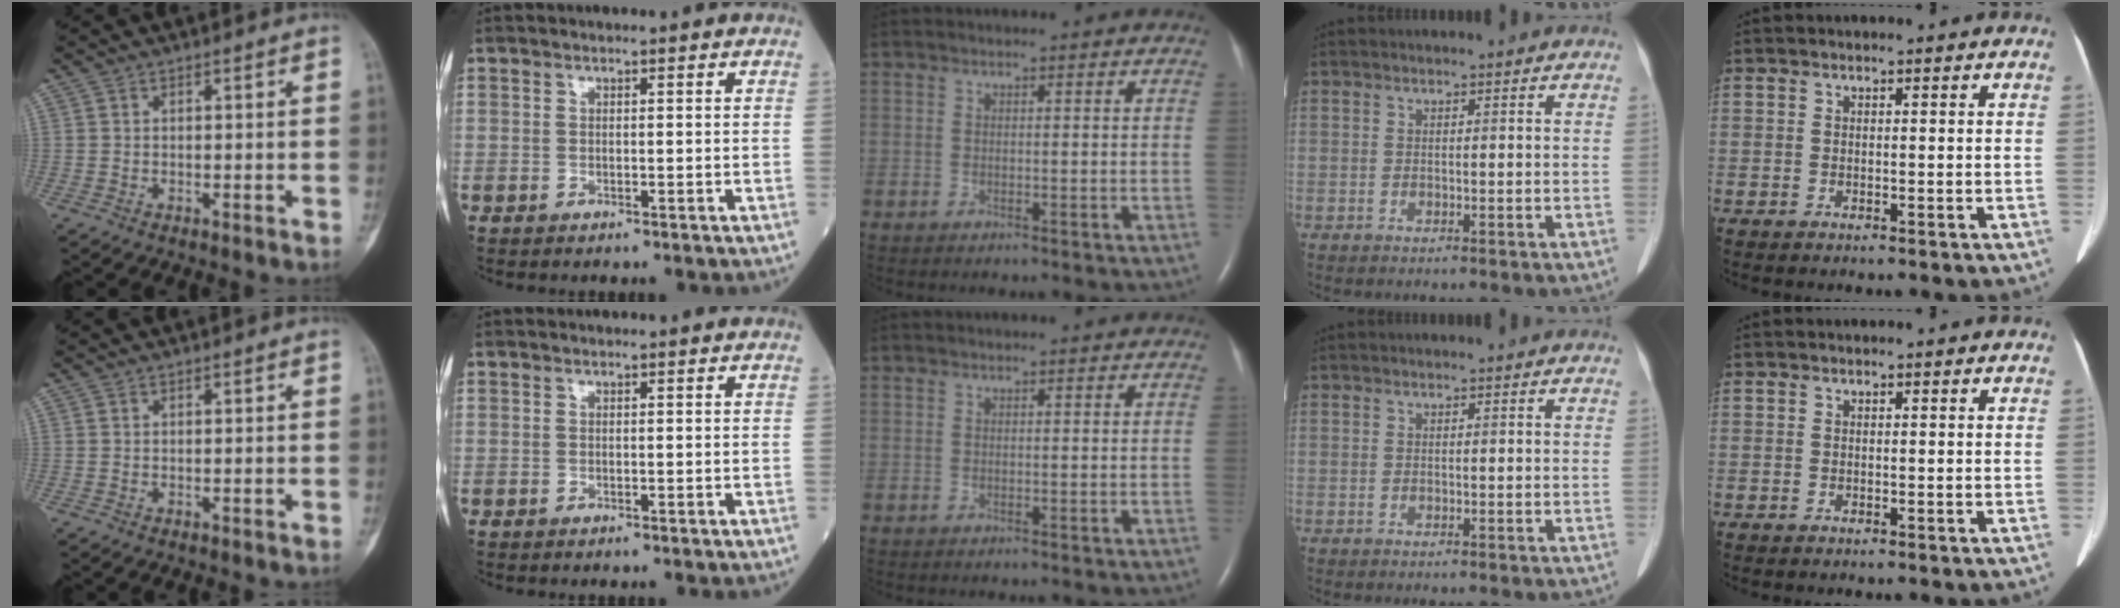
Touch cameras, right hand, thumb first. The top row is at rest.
{}